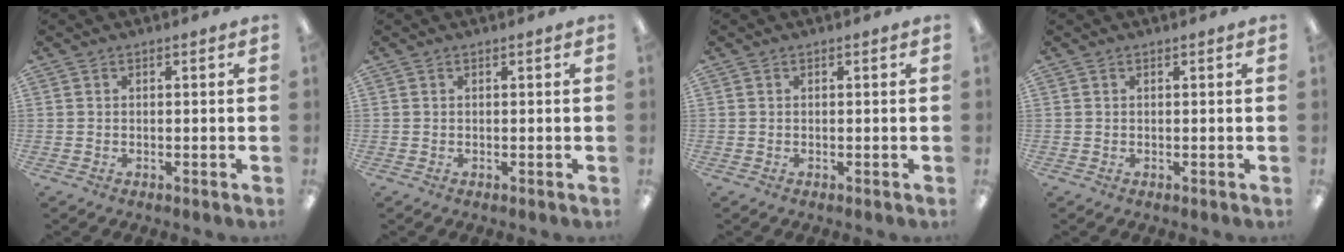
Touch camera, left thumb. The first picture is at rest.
{"total": 0.0}
{"total": 0.0}
{"total": 0.0}